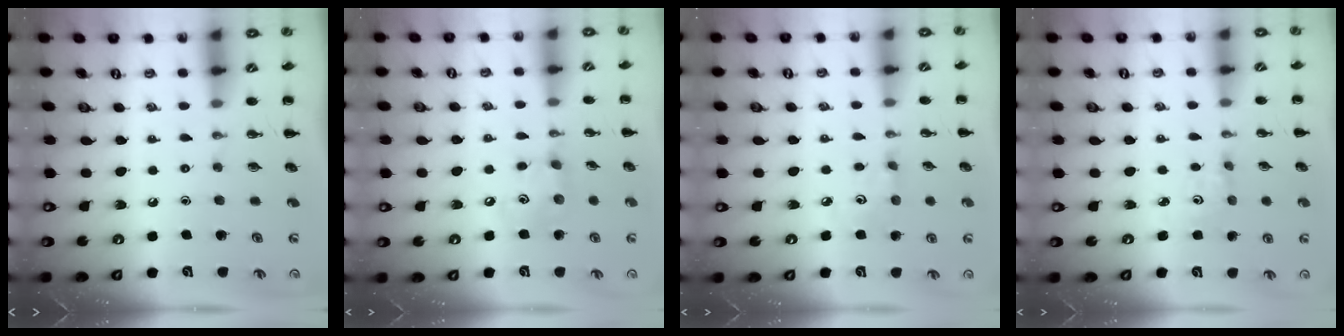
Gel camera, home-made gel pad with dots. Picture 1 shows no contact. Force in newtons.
{"total": 5.5, "press": 5.5, "slide": 0.5}
{"total": 3.2, "press": 3.1, "slide": 0.9}
{"total": 1.8, "press": 1.7, "slide": 0.6}